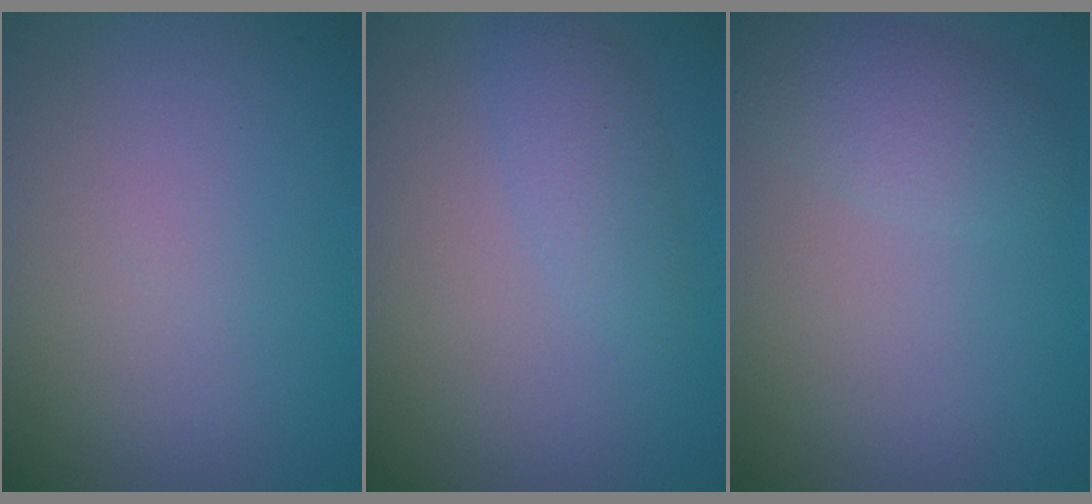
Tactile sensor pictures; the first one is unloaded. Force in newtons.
{"total": 2.0, "press": 2.0, "slide": 0.1}
{"total": 3.0, "press": 3.0, "slide": 0.1}